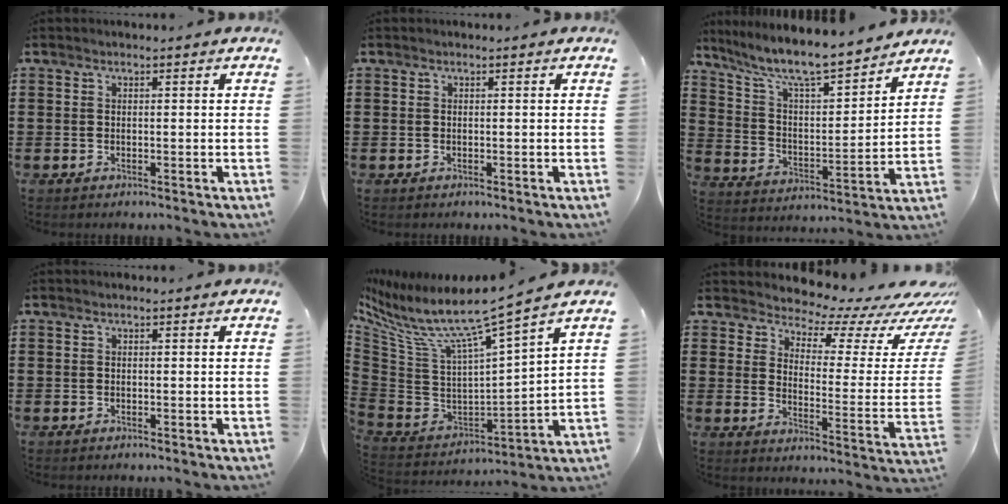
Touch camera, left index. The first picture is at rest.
{"total": 0.0}
{"total": 8.3, "force": [7.2, 0.8, 4.0], "torque": [-0.107, -0.046, 0.119]}
{"total": 0.0}
{"total": 9.6, "force": [6.9, 0.2, 6.7], "torque": [-0.154, -0.058, 0.108]}
{"total": 5.2, "force": [4.9, 1.2, 1.3], "torque": [-0.039, -0.048, 0.077]}